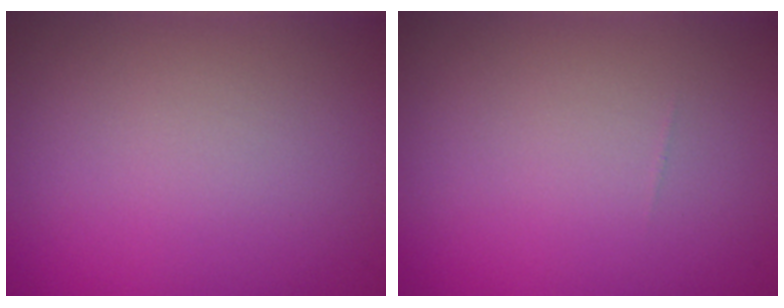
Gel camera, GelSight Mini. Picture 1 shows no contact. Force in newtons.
{"total": 0.0}